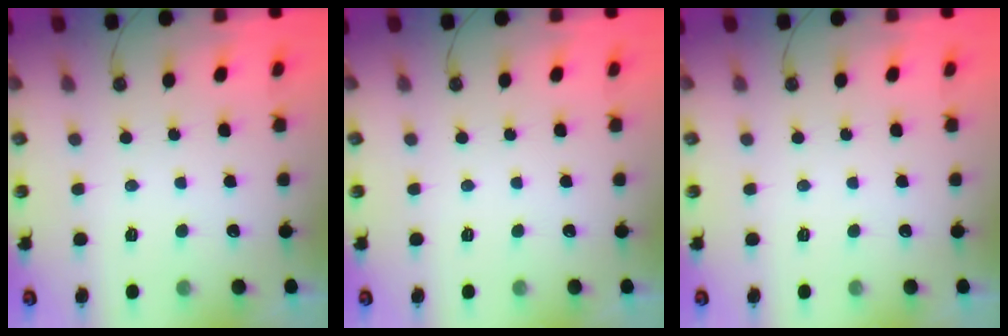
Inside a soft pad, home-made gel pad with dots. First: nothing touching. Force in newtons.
{"total": 0.0}
{"total": 0.0}